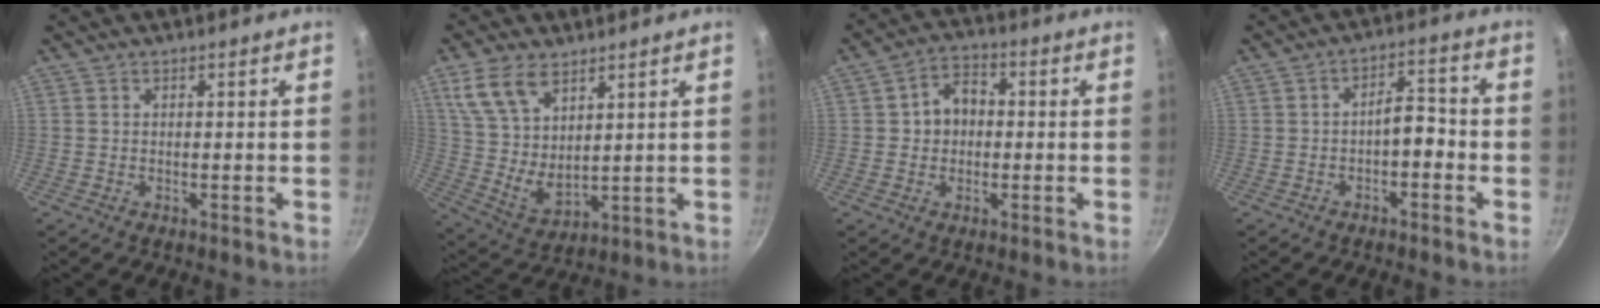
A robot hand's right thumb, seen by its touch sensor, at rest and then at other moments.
{"total": 11.8, "force": [6.5, 6.1, 7.7], "torque": [-0.136, -0.034, 0.140]}
{"total": 6.7, "force": [0.2, 5.3, 4.0], "torque": [-0.035, 0.014, -0.005]}
{"total": 4.8, "force": [-1.8, 2.3, 3.8], "torque": [-0.041, 0.033, -0.028]}